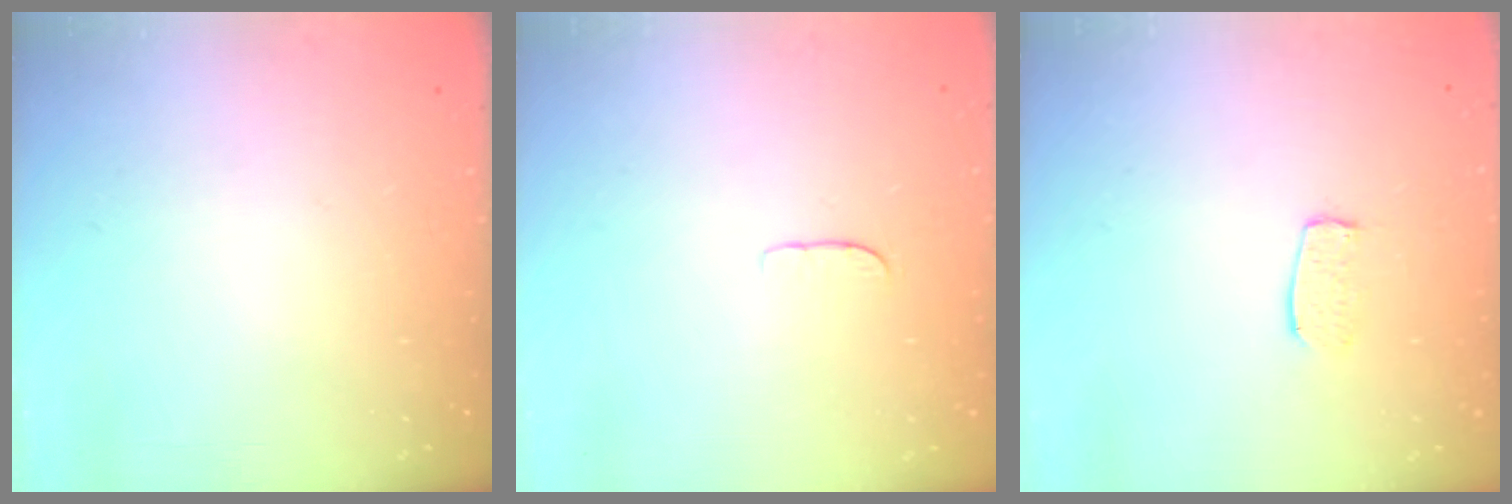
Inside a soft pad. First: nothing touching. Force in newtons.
{"total": 3.6, "press": 3.6, "slide": 0.2}
{"total": 5.9, "press": 5.9, "slide": 0.3}